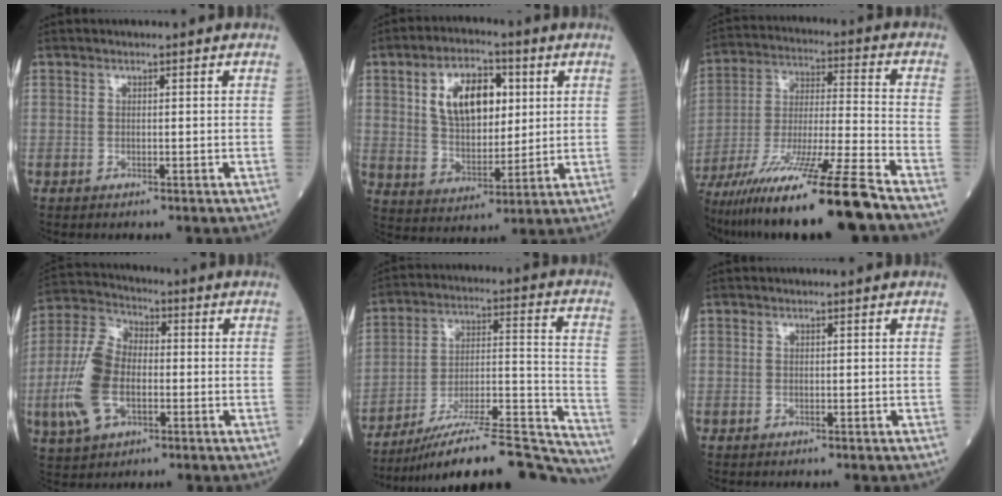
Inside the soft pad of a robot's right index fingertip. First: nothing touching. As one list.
[{"total": 11.6, "force": [3.5, 6.2, 9.2], "torque": [-0.169, 0.017, 0.064]}, {"total": 21.5, "force": [-16.1, -0.4, 14.3], "torque": [-0.250, -0.045, -0.286]}, {"total": 12.3, "force": [-2.6, 6.9, 9.9], "torque": [-0.240, 0.012, -0.050]}, {"total": 22.9, "force": [-21.2, 0.5, 8.8], "torque": [-0.094, 0.016, -0.323]}, {"total": 0.0}]